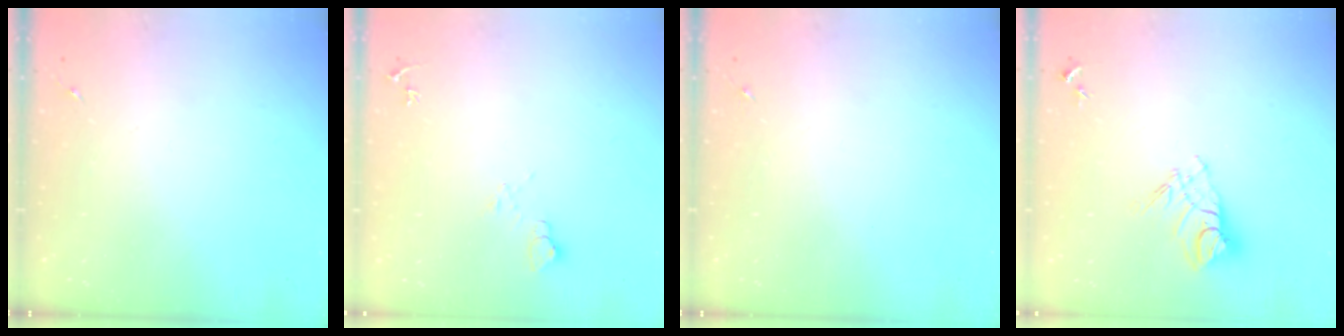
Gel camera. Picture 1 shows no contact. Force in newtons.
{"total": 6.7, "press": 6.7, "slide": 0.8}
{"total": 0.0}
{"total": 10.9, "press": 10.8, "slide": 0.9}